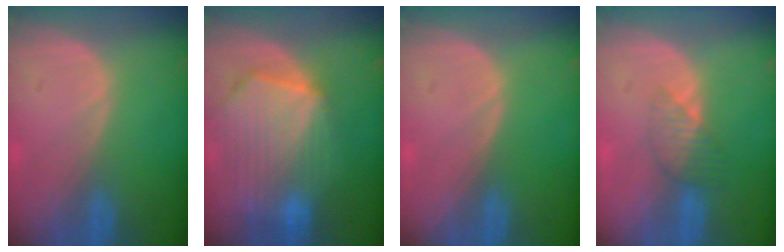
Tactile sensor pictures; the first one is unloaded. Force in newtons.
{"total": 10.5, "press": 9.2, "slide": 5.1}
{"total": 0.0}
{"total": 3.6, "press": 3.2, "slide": 1.6}